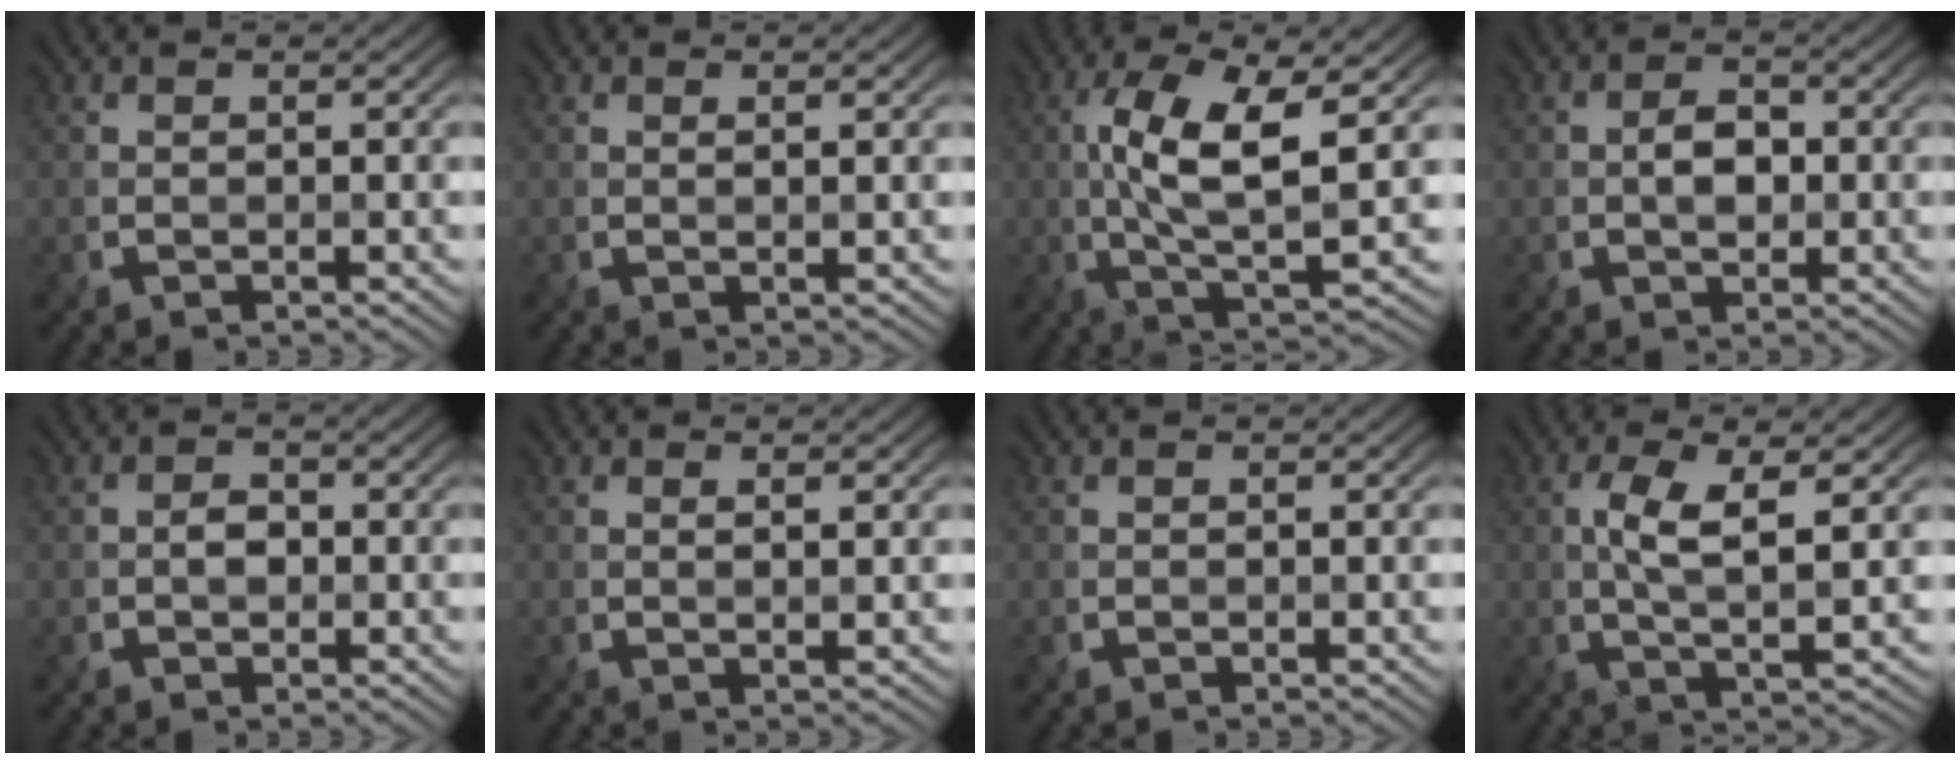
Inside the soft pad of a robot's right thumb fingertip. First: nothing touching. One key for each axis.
{"total": 1.0, "fx": 0.4, "fy": 0.2, "fz": 0.9, "tx": -0.018, "ty": 0.004, "tz": 0.005}
{"total": 10.4, "fx": 1.0, "fy": 3.4, "fz": 9.8, "tx": -0.188, "ty": 0.005, "tz": 0.019}
{"total": 3.0, "fx": -0.4, "fy": 2.0, "fz": 2.2, "tx": -0.041, "ty": -0.001, "tz": -0.007}
{"total": 1.7, "fx": -0.4, "fy": 1.3, "fz": 1.1, "tx": -0.021, "ty": 0.000, "tz": -0.009}
{"total": 1.3, "fx": 0.5, "fy": 0.3, "fz": 1.2, "tx": -0.022, "ty": 0.004, "tz": 0.006}
{"total": 0.0}
{"total": 6.3, "fx": 0.9, "fy": 1.8, "fz": 6.0, "tx": -0.122, "ty": -0.001, "tz": 0.018}